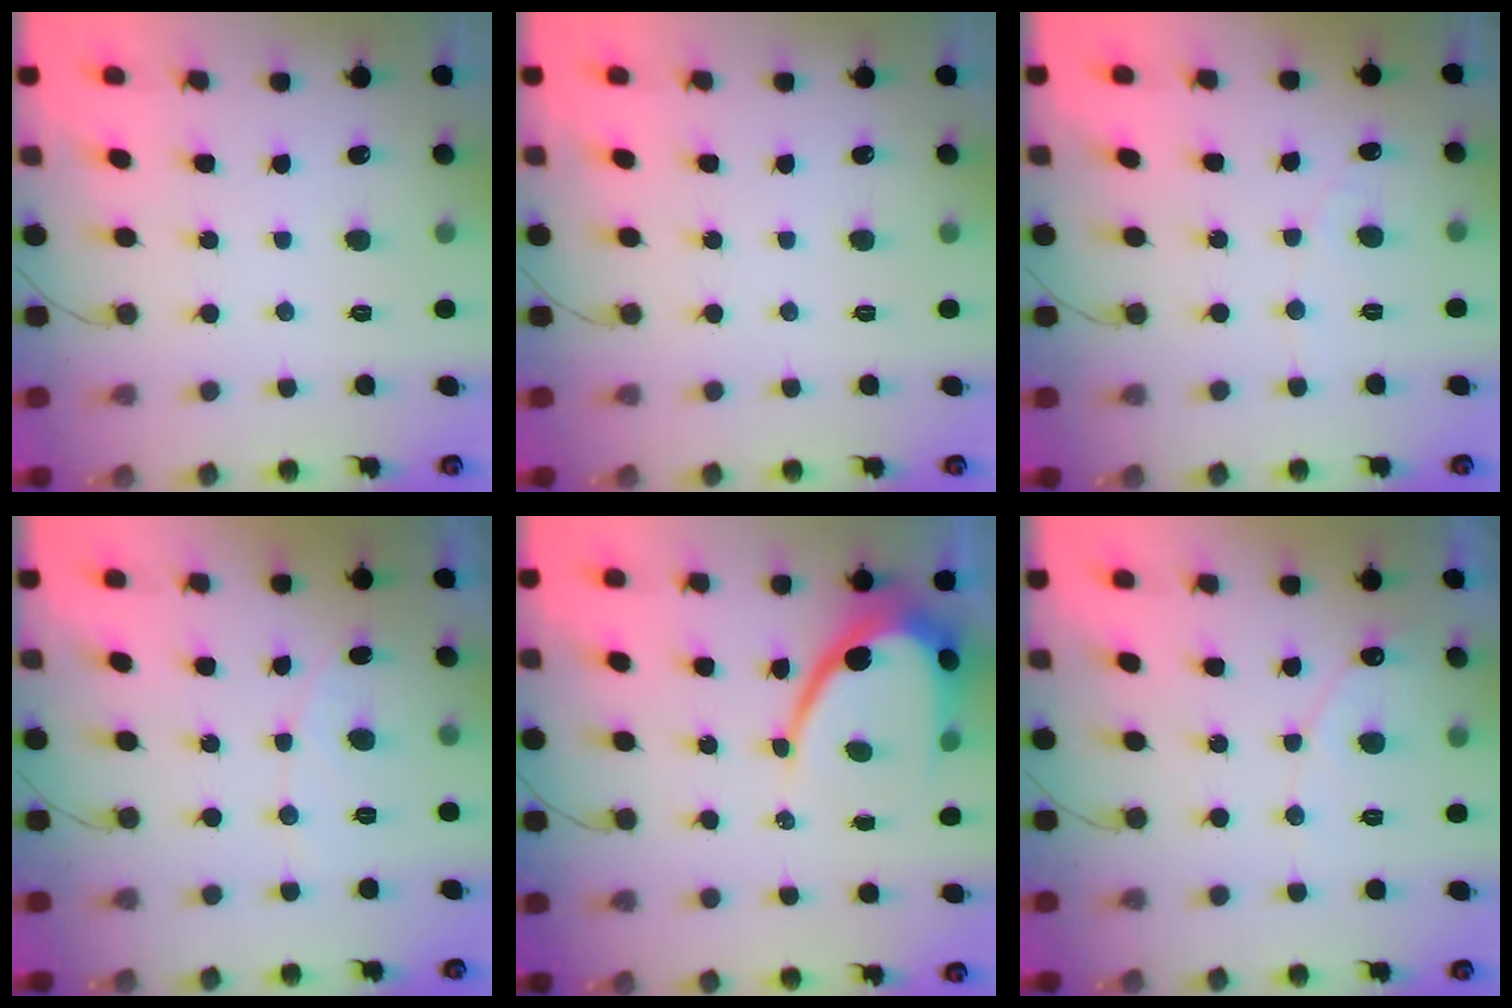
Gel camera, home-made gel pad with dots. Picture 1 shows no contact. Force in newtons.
{"total": 0.0}
{"total": 3.0, "press": 3.0, "slide": 0.2}
{"total": 4.2, "press": 4.1, "slide": 0.3}
{"total": 11.3, "press": 11.3, "slide": 1.1}
{"total": 5.3, "press": 5.3, "slide": 0.4}